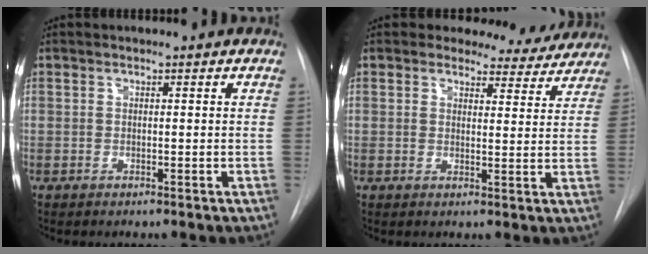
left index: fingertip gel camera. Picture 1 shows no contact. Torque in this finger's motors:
{"motor_torque": [0.74, -0.81, 0.07, -0.02]}